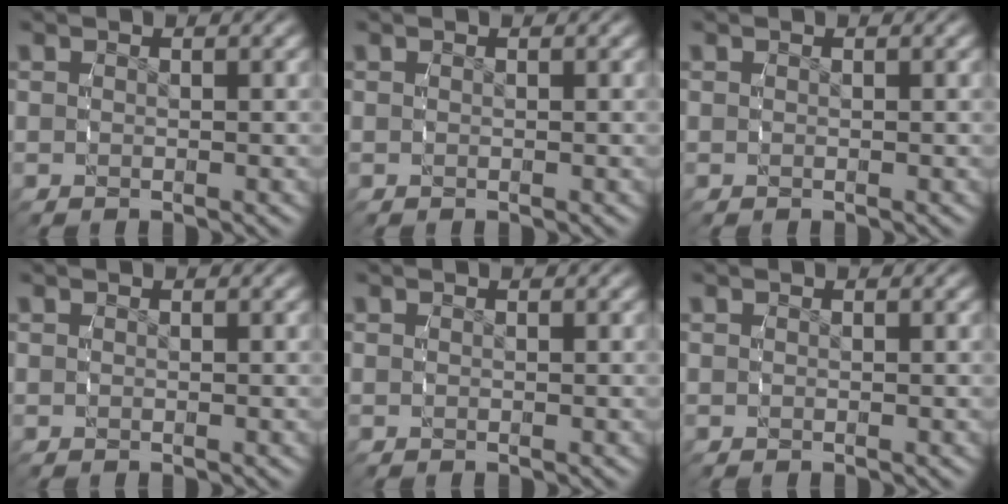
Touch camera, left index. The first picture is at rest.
{"total": 0.0}
{"total": 0.0}
{"total": 0.0}
{"total": 0.0}
{"total": 0.0}